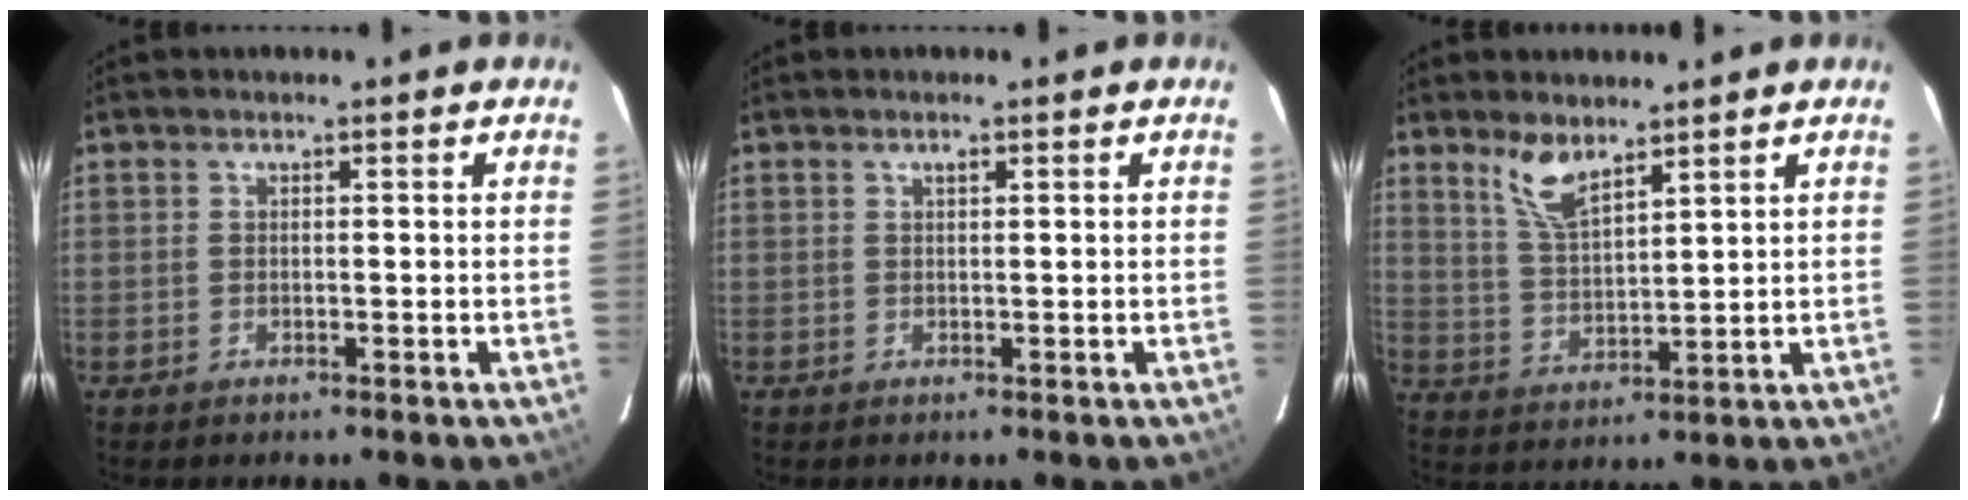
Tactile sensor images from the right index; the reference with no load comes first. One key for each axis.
{"total": 0.6, "fx": 0.4, "fy": 0.2, "fz": 0.3, "tx": -0.004, "ty": 0.002, "tz": 0.008}
{"total": 6.8, "fx": 5.0, "fy": 2.1, "fz": 4.0, "tx": -0.078, "ty": -0.001, "tz": 0.105}